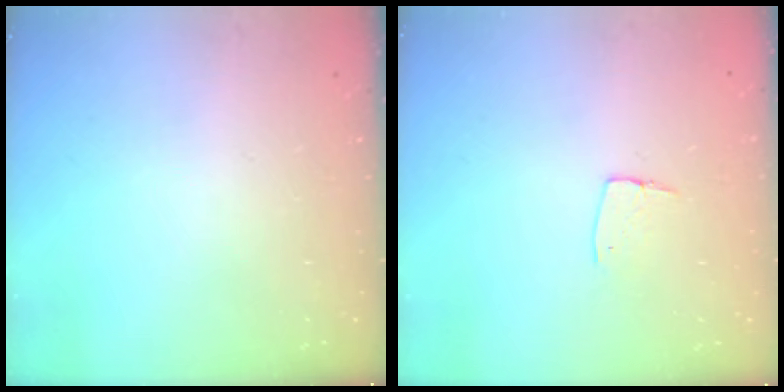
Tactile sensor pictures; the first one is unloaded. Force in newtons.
{"total": 6.0, "press": 6.0, "slide": 0.4}